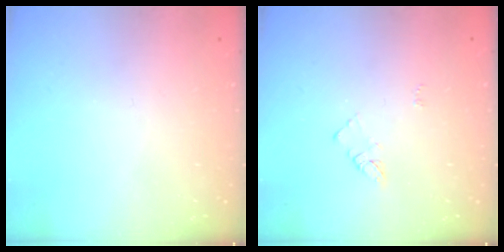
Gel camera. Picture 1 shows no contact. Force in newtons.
{"total": 3.8, "press": 3.8, "slide": 0.4}